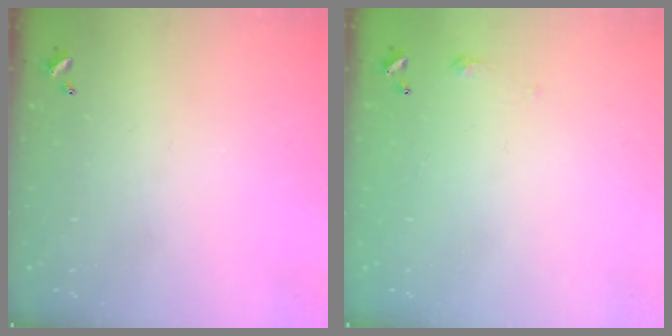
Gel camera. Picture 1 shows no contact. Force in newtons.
{"total": 2.7, "press": 2.6, "slide": 0.4}